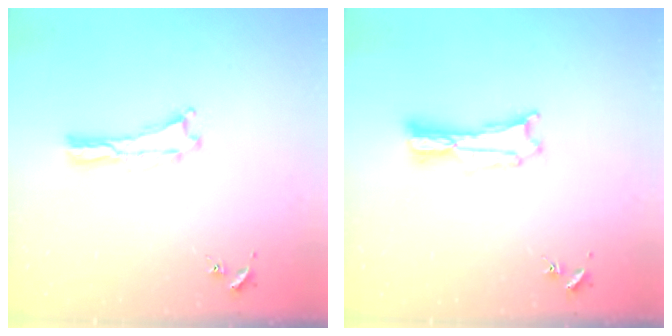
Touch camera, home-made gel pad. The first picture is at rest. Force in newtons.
{"total": 1.2, "press": 1.2, "slide": 0.2}